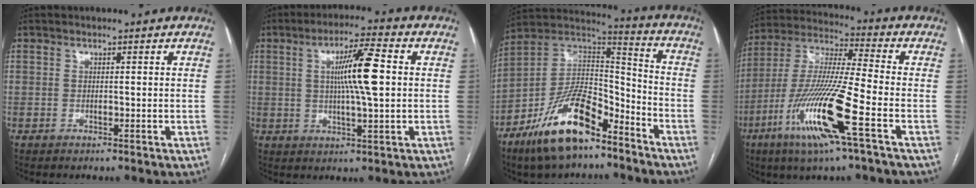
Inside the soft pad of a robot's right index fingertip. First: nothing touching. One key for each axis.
{"total": 9.5, "fx": 1.3, "fy": 0.6, "fz": 9.4, "tx": -0.163, "ty": 0.007, "tz": 0.021}
{"total": 17.0, "fx": -11.1, "fy": 5.9, "fz": 11.5, "tx": -0.211, "ty": 0.017, "tz": -0.198}
{"total": 16.8, "fx": -7.1, "fy": 0.2, "fz": 15.2, "tx": -0.315, "ty": -0.021, "tz": -0.136}